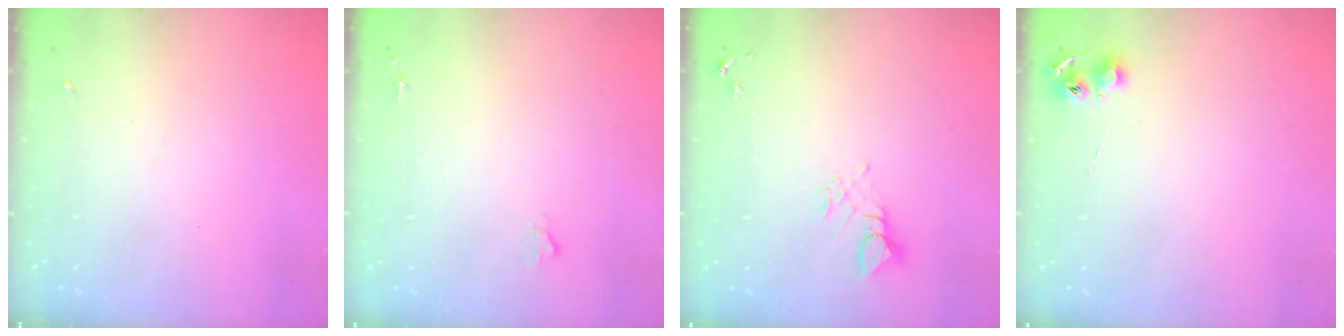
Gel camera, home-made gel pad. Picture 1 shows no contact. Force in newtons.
{"total": 1.6, "press": 1.6, "slide": 0.2}
{"total": 4.8, "press": 4.8, "slide": 0.2}
{"total": 6.4, "press": 6.4, "slide": 0.7}